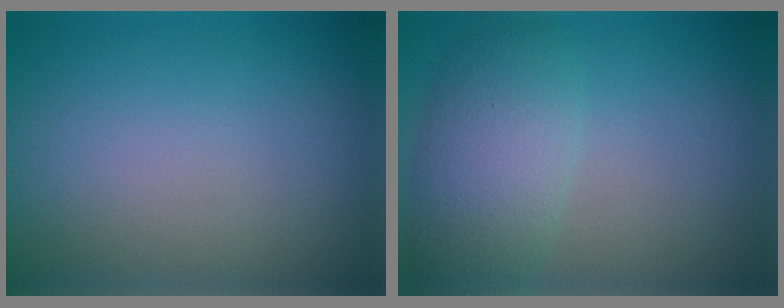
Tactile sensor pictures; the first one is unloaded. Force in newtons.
{"total": 5.0, "press": 5.0, "slide": 0.4}